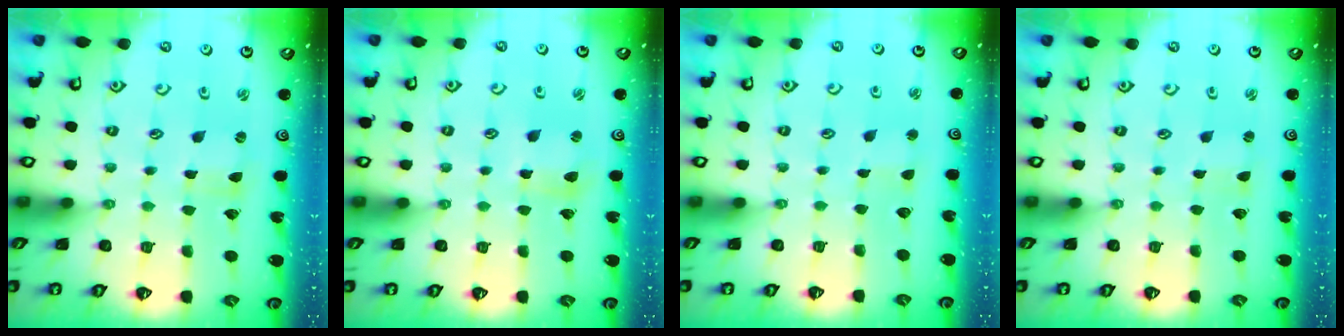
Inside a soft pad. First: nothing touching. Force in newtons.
{"total": 4.2, "press": 4.1, "slide": 0.5}
{"total": 1.8, "press": 1.8, "slide": 0.4}
{"total": 1.0, "press": 1.0, "slide": 0.2}